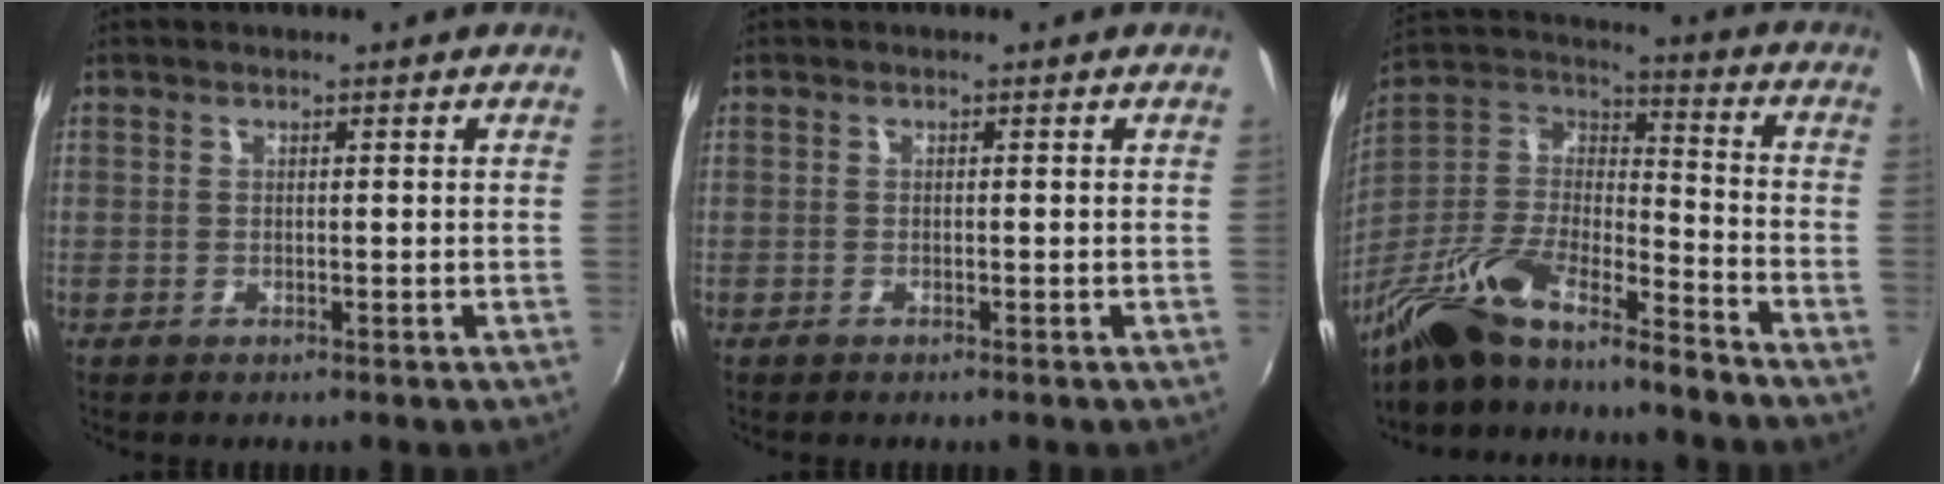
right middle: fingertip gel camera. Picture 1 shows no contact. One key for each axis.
{"total": 0.7, "fx": -0.6, "fy": 0.2, "fz": 0.2, "tx": -0.006, "ty": -0.003, "tz": -0.013}
{"total": 17.6, "fx": -13.7, "fy": 3.9, "fz": 10.2, "tx": -0.203, "ty": -0.010, "tz": -0.265}